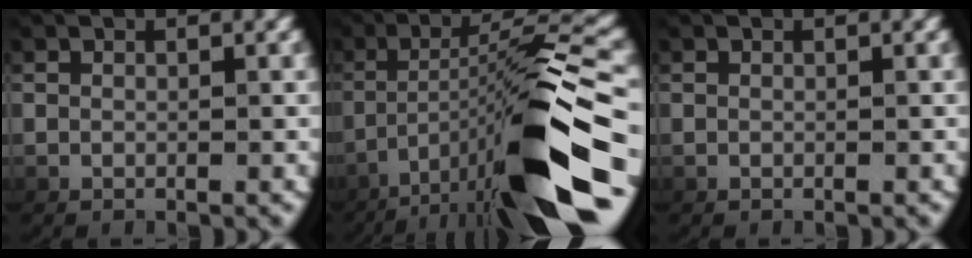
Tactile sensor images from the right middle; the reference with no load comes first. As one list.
[{"total": 12.2, "force": [-3.8, 2.3, 11.3], "torque": [-0.191, 0.002, -0.043]}, {"total": 0.0}]